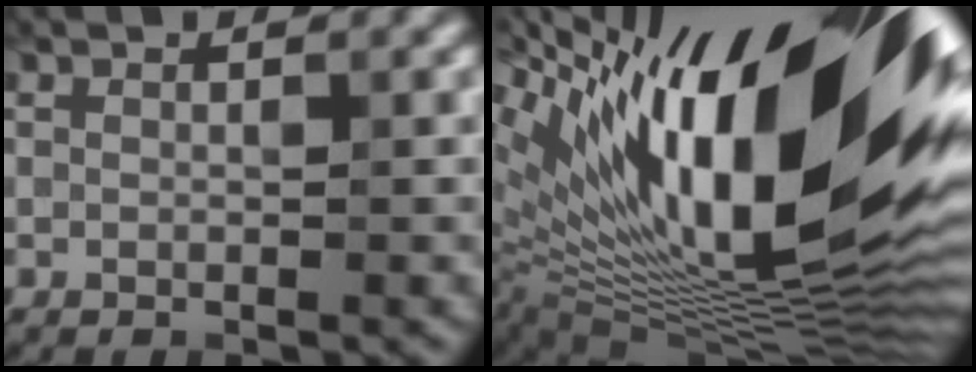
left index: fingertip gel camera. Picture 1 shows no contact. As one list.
[{"total": 21.2, "force": [5.2, 8.5, 18.7], "torque": [-0.295, 0.019, 0.080]}]